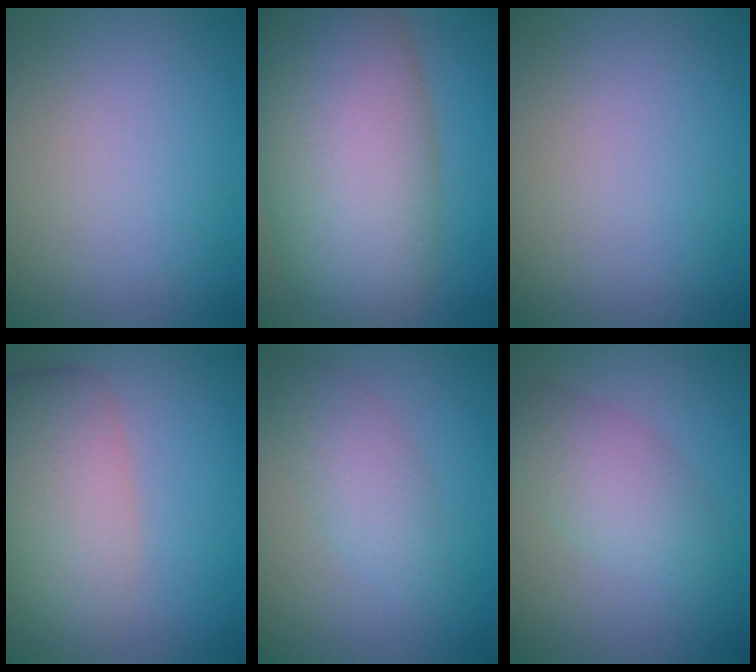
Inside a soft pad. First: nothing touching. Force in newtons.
{"total": 14.3, "press": 14.3, "slide": 0.5}
{"total": 0.0}
{"total": 6.6, "press": 6.6, "slide": 0.3}
{"total": 2.7, "press": 2.7, "slide": 0.0}
{"total": 3.6, "press": 3.6, "slide": 0.1}